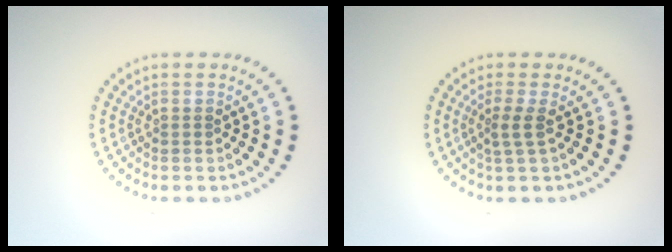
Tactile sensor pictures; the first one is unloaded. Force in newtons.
{"total": 1.7, "press": 1.1, "slide": 1.3}